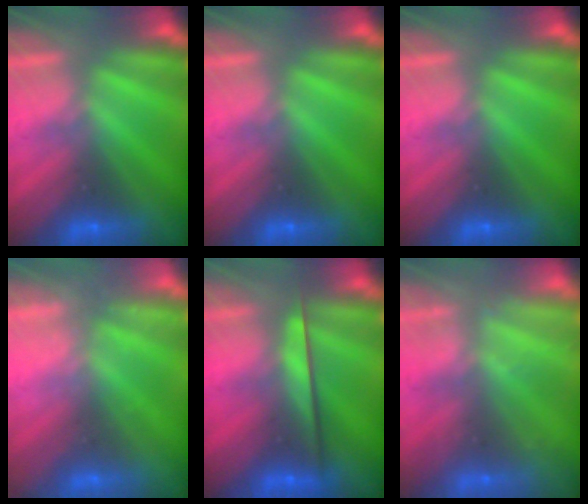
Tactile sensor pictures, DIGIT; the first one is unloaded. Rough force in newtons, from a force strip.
{"total": 0.0}
{"total": 0.0}
{"total": 2.2}
{"total": 2.4}
{"total": 2.2}